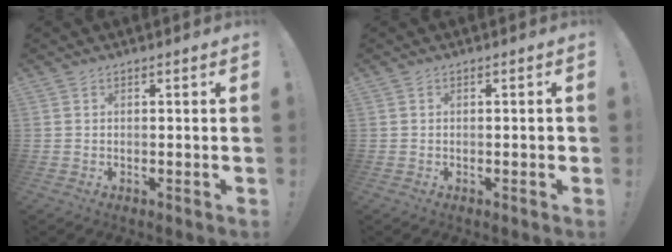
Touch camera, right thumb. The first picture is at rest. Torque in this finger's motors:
{"motor_torque": [0.01, 0.13, 0.26, -0.37, 0.00]}